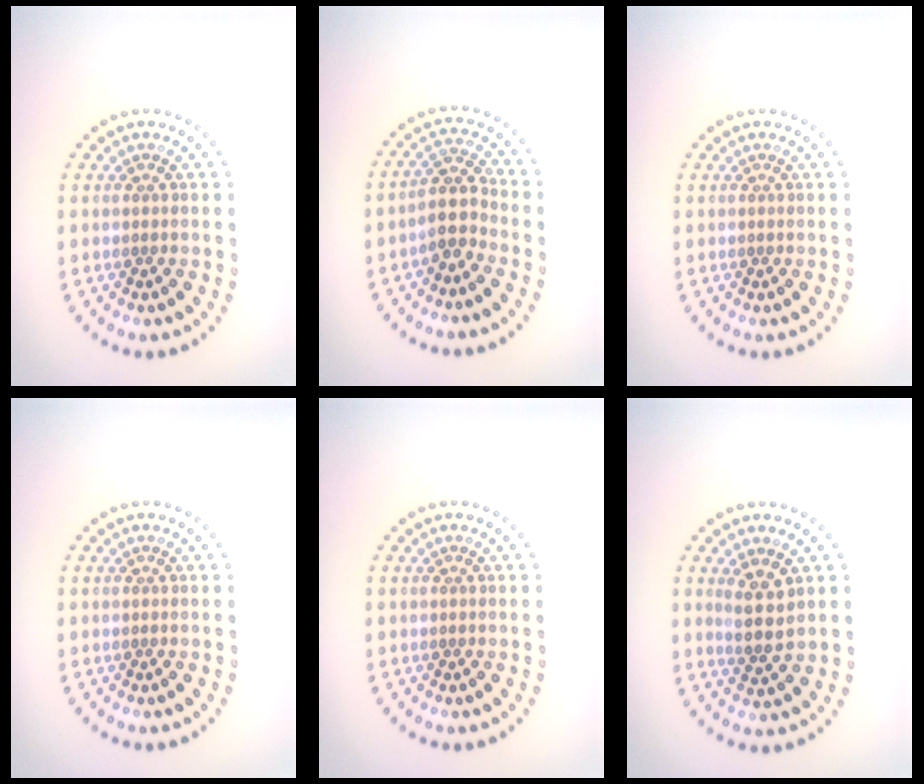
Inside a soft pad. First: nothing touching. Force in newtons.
{"total": 2.7, "press": 2.3, "slide": 1.5}
{"total": 0.0}
{"total": 0.0}
{"total": 0.0}
{"total": 2.6, "press": 2.3, "slide": 1.3}